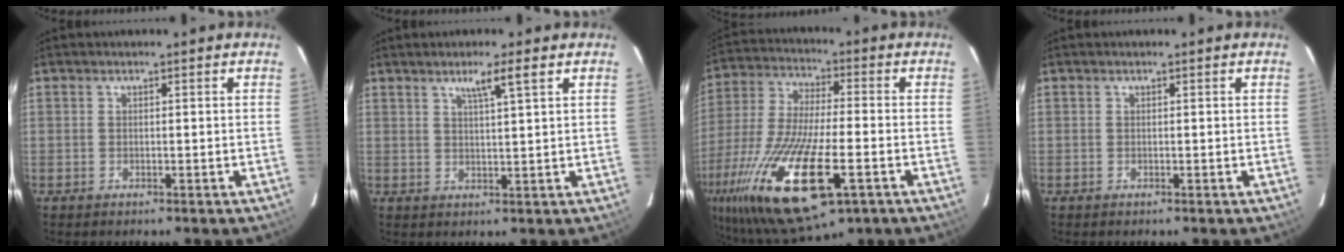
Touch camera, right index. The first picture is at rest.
{"total": 4.1, "force": [2.5, -0.3, 3.3], "torque": [-0.058, 0.000, 0.044]}
{"total": 27.0, "force": [-11.9, 8.9, 22.5], "torque": [-0.476, -0.073, -0.211]}
{"total": 0.0}